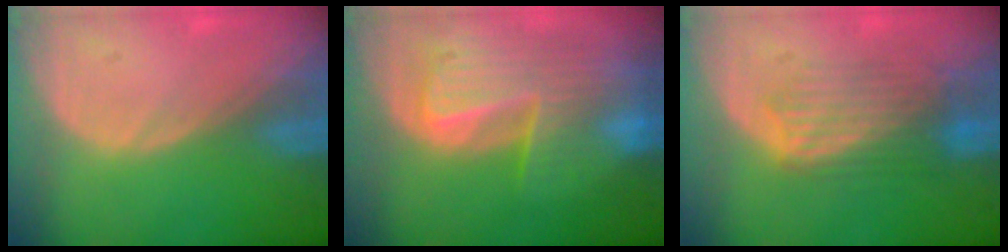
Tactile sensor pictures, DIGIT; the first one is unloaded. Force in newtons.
{"total": 10.0, "press": 8.7, "slide": 5.0}
{"total": 6.3, "press": 6.3, "slide": 0.5}